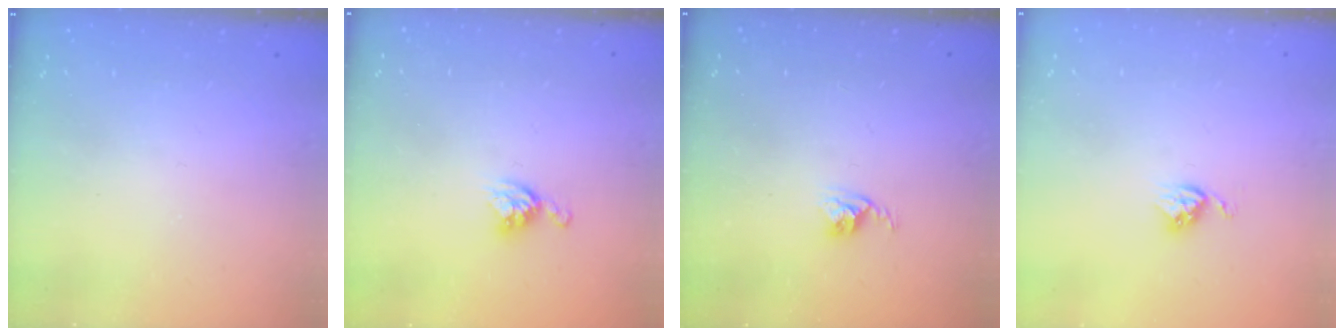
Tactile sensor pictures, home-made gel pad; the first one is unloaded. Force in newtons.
{"total": 5.5, "press": 5.5, "slide": 0.1}
{"total": 2.5, "press": 2.5, "slide": 0.4}
{"total": 3.9, "press": 3.9, "slide": 0.4}